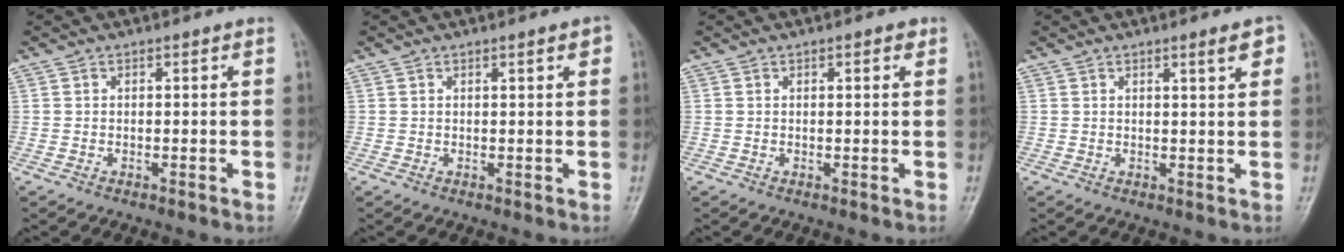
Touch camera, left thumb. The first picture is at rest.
{"total": 1.7, "force": [0.8, 0.3, 1.4], "torque": [-0.019, -0.001, 0.011]}
{"total": 1.4, "force": [0.7, 0.5, 1.1], "torque": [-0.012, 0.000, 0.007]}
{"total": 2.9, "force": [1.6, 0.4, 2.4], "torque": [-0.029, -0.008, 0.023]}